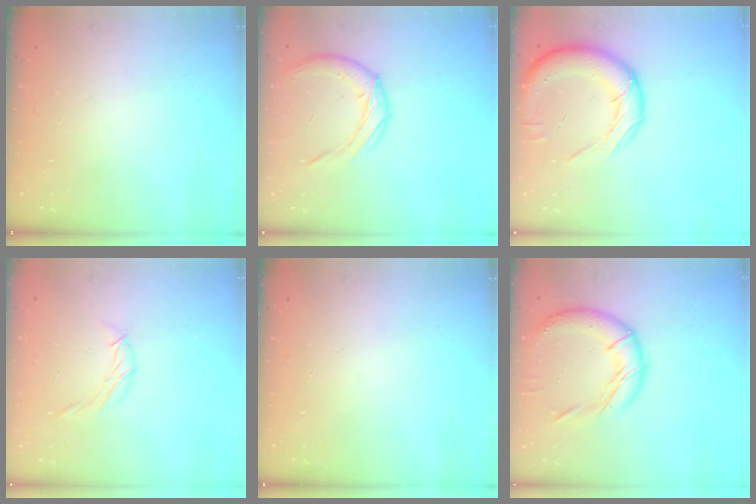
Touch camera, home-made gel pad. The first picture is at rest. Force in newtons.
{"total": 10.8, "press": 10.8, "slide": 0.4}
{"total": 16.0, "press": 15.9, "slide": 1.9}
{"total": 5.5, "press": 5.4, "slide": 1.2}
{"total": 0.0}
{"total": 15.8, "press": 15.7, "slide": 1.7}